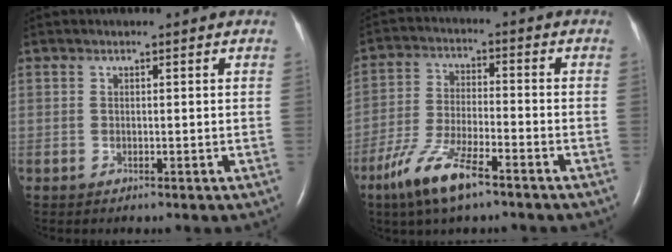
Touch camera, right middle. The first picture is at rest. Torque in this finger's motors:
{"motor_torque": [1.09, -1.05, 0.36, 0.15]}